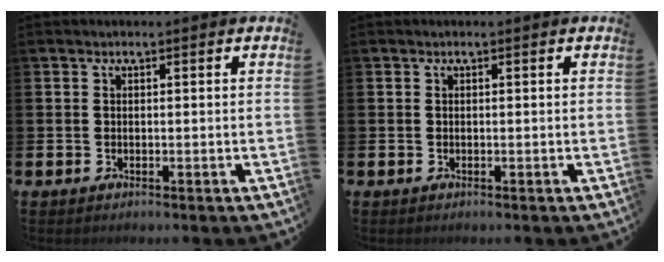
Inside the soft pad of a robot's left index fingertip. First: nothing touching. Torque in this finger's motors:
{"motor_torque": [-0.01, 0.01, 0.00, -0.01]}